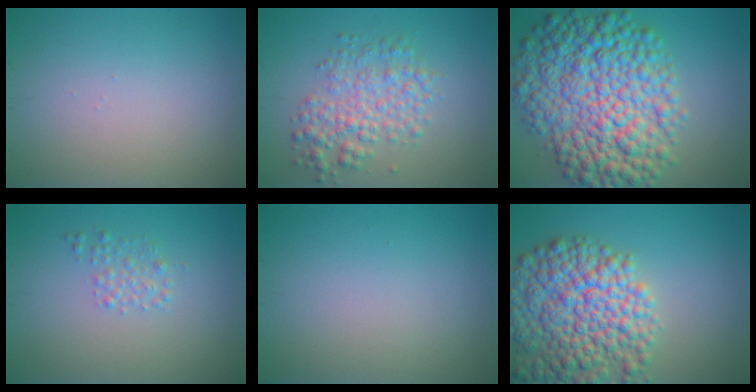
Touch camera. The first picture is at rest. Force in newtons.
{"total": 4.0, "press": 4.0, "slide": 0.0}
{"total": 12.1, "press": 12.1, "slide": 0.1}
{"total": 1.4, "press": 1.4, "slide": 0.1}
{"total": 0.0}
{"total": 10.3, "press": 10.3, "slide": 0.5}